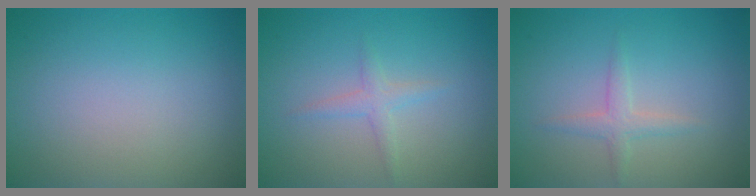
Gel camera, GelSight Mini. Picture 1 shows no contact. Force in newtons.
{"total": 1.4, "press": 1.4, "slide": 0.0}
{"total": 1.6, "press": 1.6, "slide": 0.1}